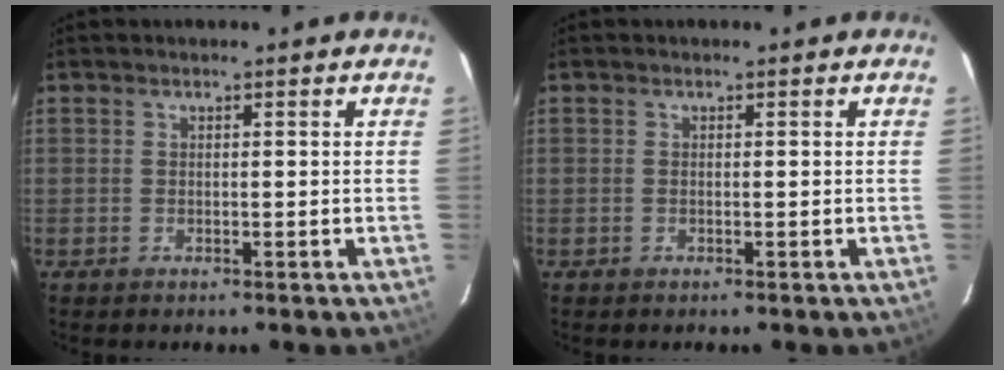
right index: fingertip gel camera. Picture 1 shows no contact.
{"total": 0.0}